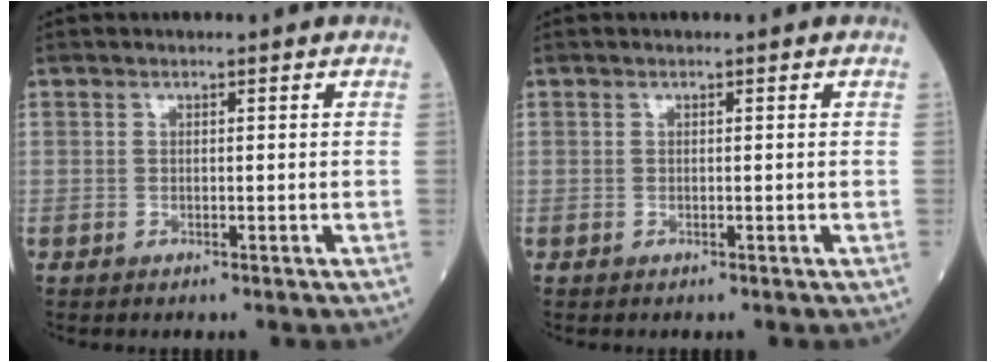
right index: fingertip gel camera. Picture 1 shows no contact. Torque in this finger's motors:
{"motor_torque": [0.00, 0.00, 0.00, 0.00]}